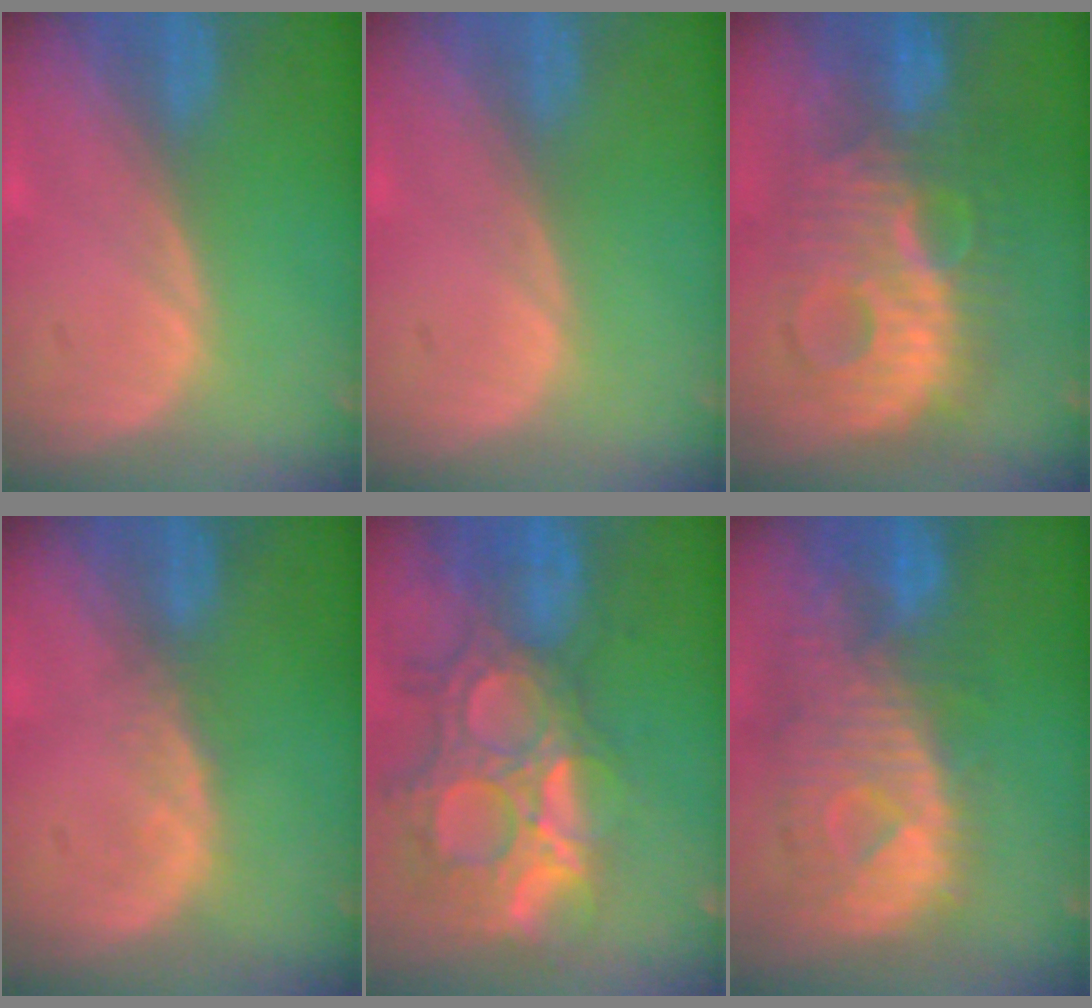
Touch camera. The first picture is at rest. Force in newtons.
{"total": 0.0}
{"total": 10.6, "press": 10.6, "slide": 0.3}
{"total": 1.4, "press": 1.4, "slide": 0.2}
{"total": 14.0, "press": 11.8, "slide": 7.5}
{"total": 11.3, "press": 9.9, "slide": 5.4}